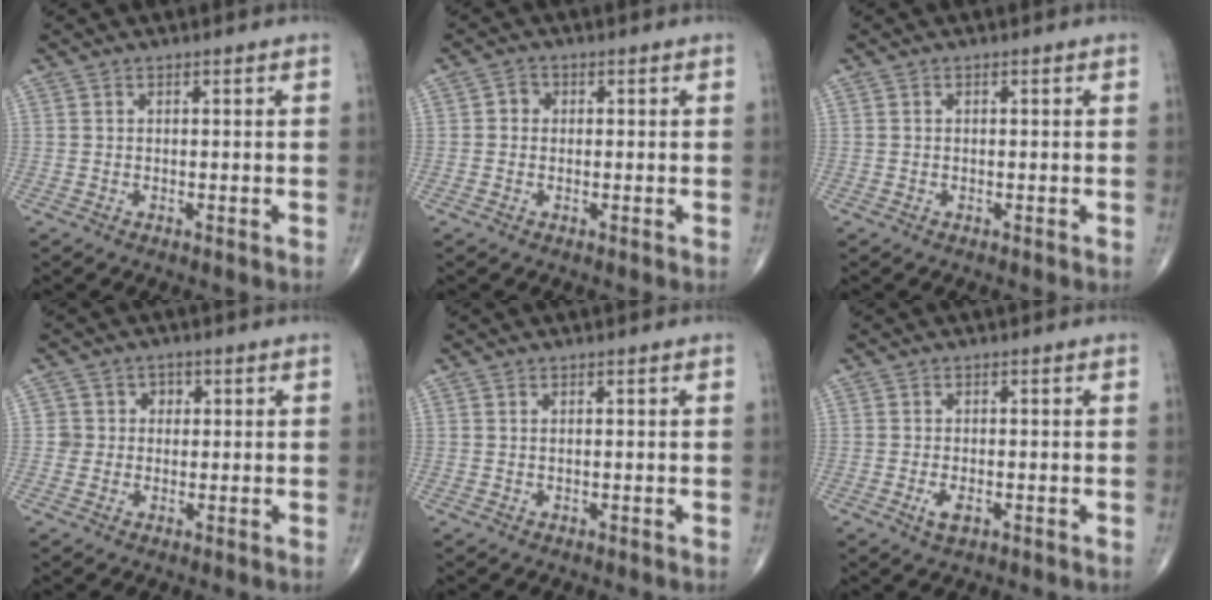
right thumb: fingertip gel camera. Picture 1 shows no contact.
{"total": 1.9, "force": [0.0, 1.7, 0.8], "torque": [-0.001, 0.005, -0.006]}
{"total": 0.0}
{"total": 3.3, "force": [0.3, 3.3, 0.1], "torque": [0.030, 0.008, -0.002]}
{"total": 0.0}
{"total": 2.5, "force": [-0.9, 1.1, 2.1], "torque": [-0.041, -0.003, -0.015]}